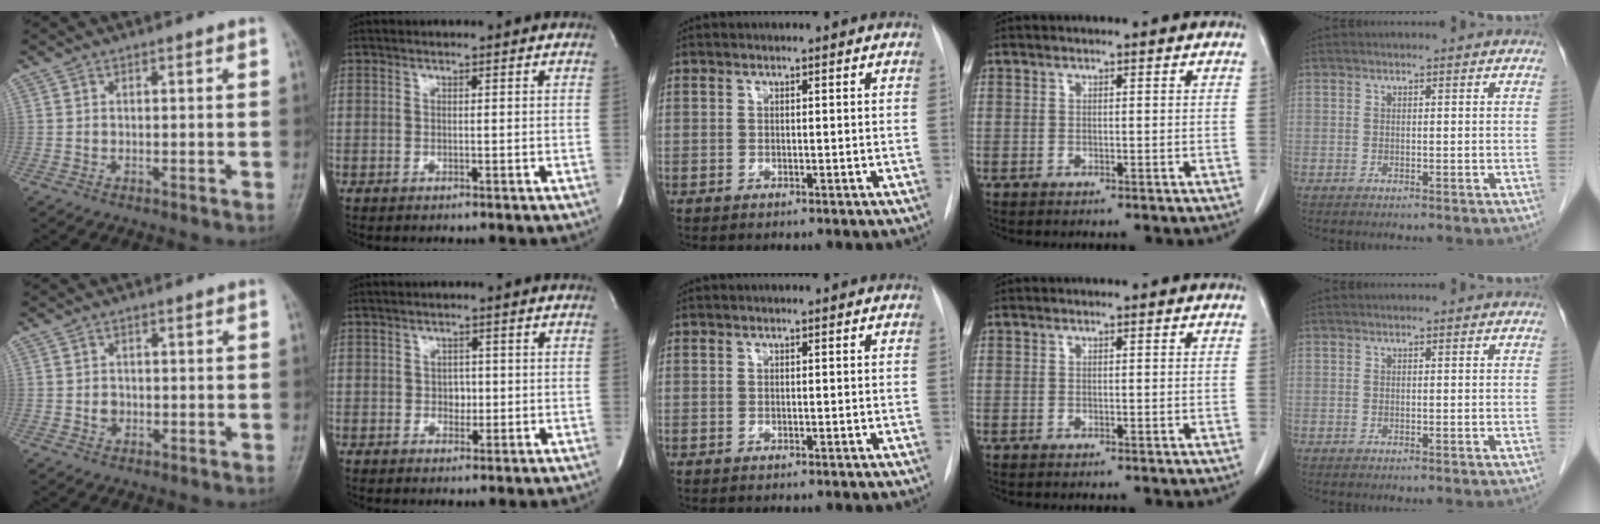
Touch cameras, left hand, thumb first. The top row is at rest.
{"thumb": {"total": 1.6, "force": [-0.2, 1.5, 0.7], "torque": [-0.004, 0.004, -0.002]}, "index": {"total": 2.0, "force": [-0.5, 1.5, 1.2], "torque": [-0.014, 0.000, -0.008]}}